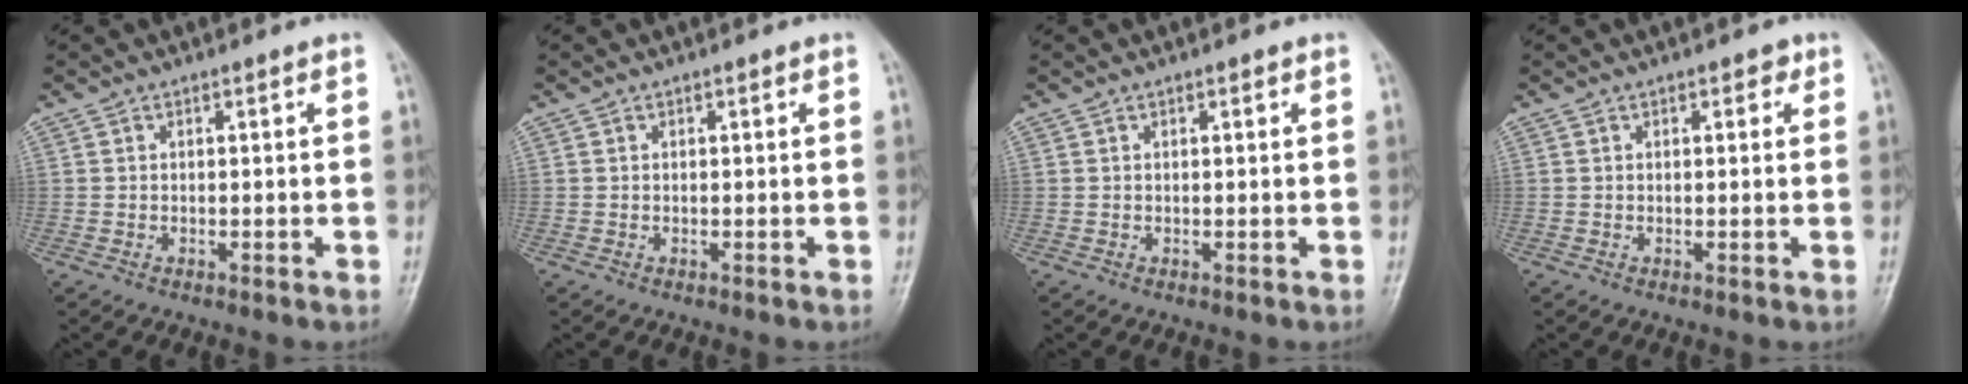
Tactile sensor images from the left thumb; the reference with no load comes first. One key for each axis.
{"total": 0.0}
{"total": 0.7, "fx": 0.4, "fy": 0.4, "fz": 0.5, "tx": -0.002, "ty": -0.001, "tz": 0.004}
{"total": 1.7, "fx": 0.8, "fy": 1.1, "fz": 1.1, "tx": 0.002, "ty": 0.000, "tz": 0.007}